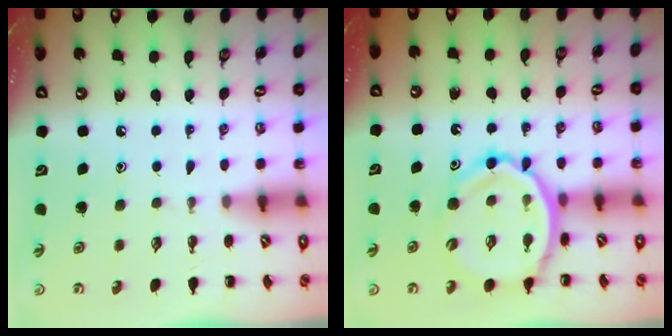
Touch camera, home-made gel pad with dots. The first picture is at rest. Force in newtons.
{"total": 12.3, "press": 11.8, "slide": 3.3}